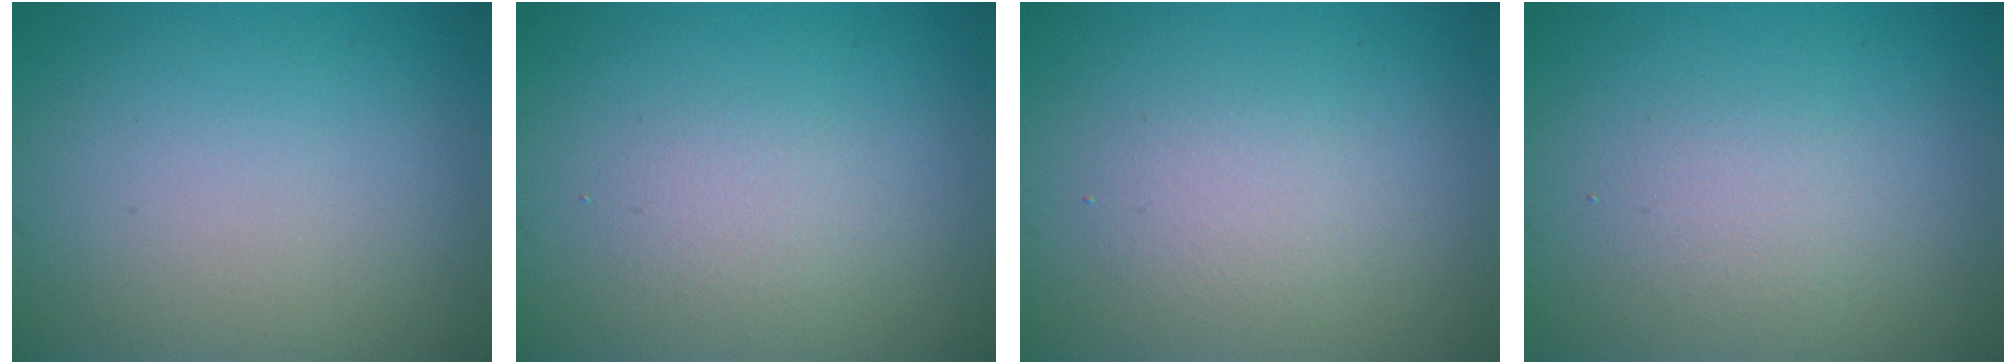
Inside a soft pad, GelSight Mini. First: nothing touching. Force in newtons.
{"total": 1.7, "press": 1.7, "slide": 0.1}
{"total": 2.1, "press": 2.1, "slide": 0.0}
{"total": 1.6, "press": 1.6, "slide": 0.1}